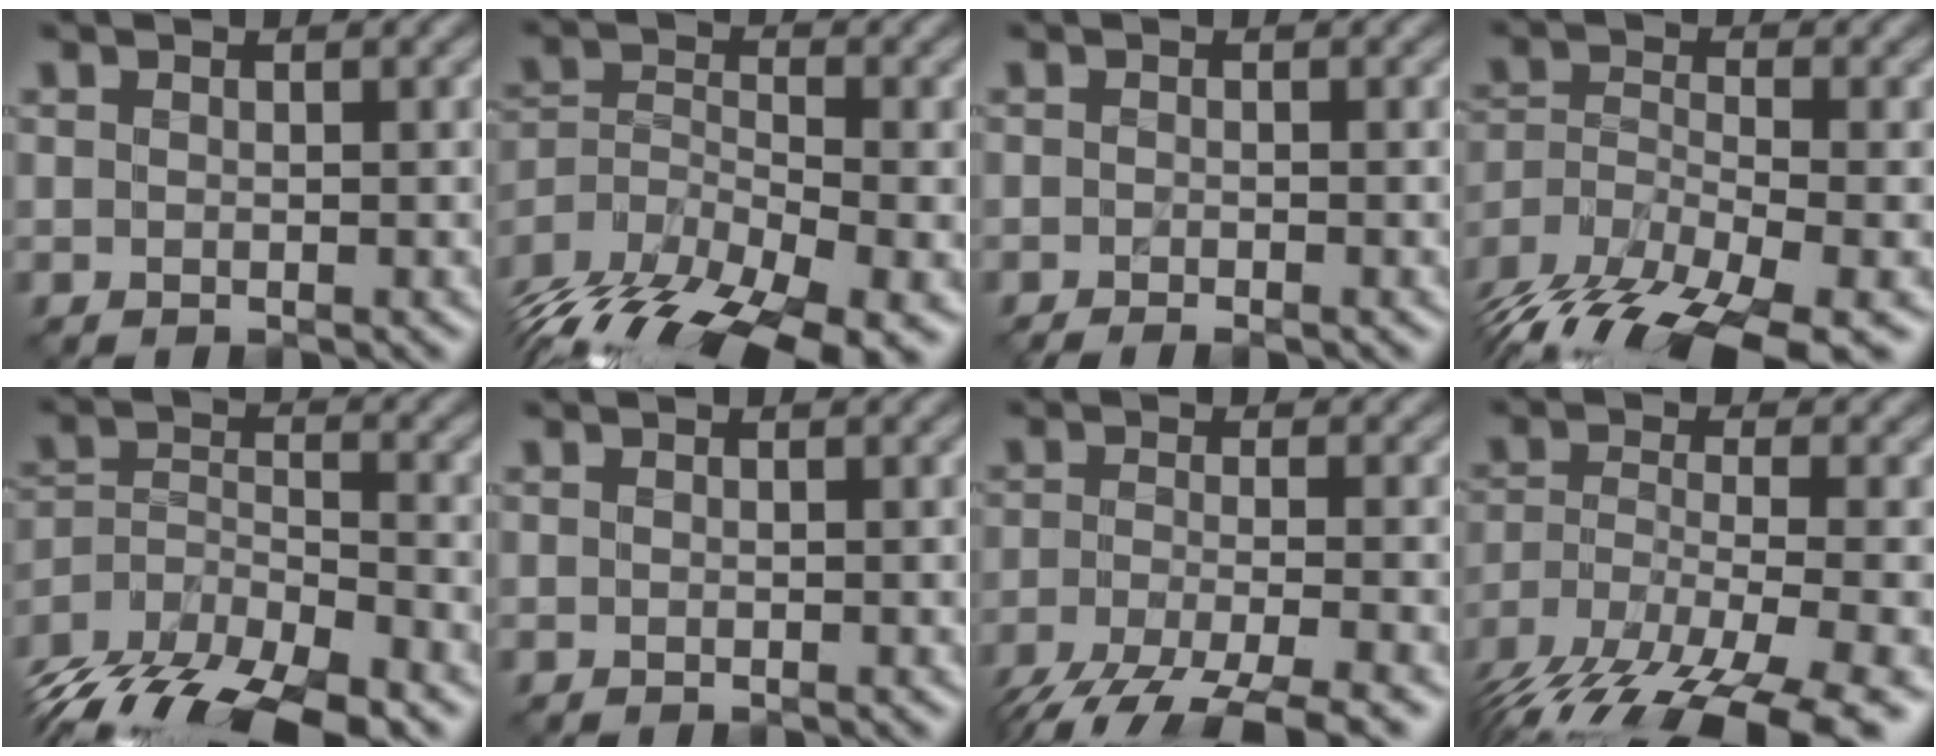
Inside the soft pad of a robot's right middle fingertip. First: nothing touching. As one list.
[{"total": 14.8, "force": [-11.0, 5.6, 8.2], "torque": [-0.157, -0.018, -0.166]}, {"total": 1.0, "force": [-0.8, 0.1, 0.6], "torque": [-0.010, -0.006, -0.014]}, {"total": 12.6, "force": [-9.5, 4.1, 7.2], "torque": [-0.145, -0.031, -0.160]}, {"total": 12.1, "force": [-9.7, 4.5, 5.5], "torque": [-0.100, -0.015, -0.159]}, {"total": 0.0}, {"total": 7.3, "force": [-5.3, 1.7, 4.8], "torque": [-0.085, -0.017, -0.097]}, {"total": 14.7, "force": [-10.9, 4.8, 8.6], "torque": [-0.178, -0.054, -0.160]}]